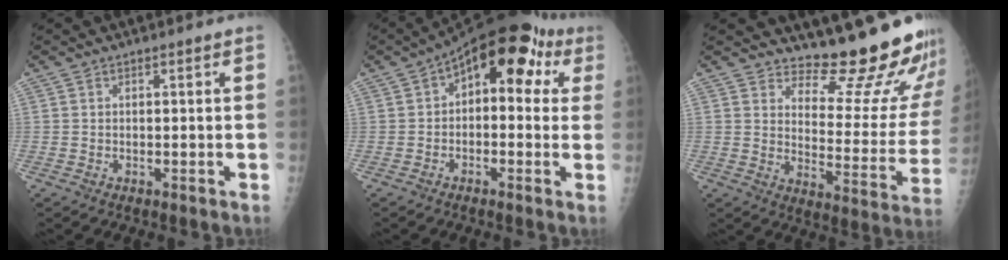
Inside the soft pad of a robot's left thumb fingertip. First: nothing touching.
{"total": 13.3, "force": [3.6, 7.4, 10.4], "torque": [-0.094, 0.040, 0.036]}
{"total": 18.4, "force": [17.0, 3.5, 6.2], "torque": [-0.038, -0.181, 0.208]}